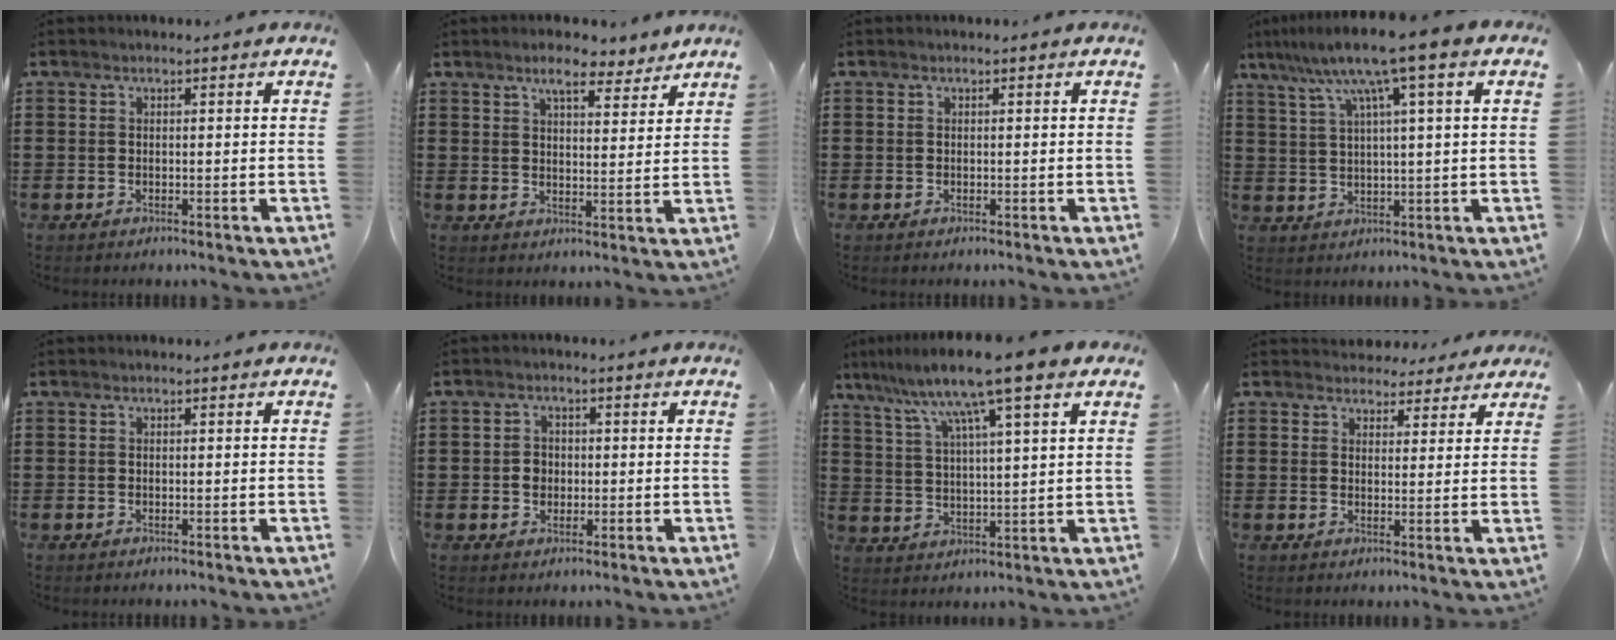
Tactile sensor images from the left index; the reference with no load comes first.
{"total": 6.2, "force": [5.2, 1.5, 2.9], "torque": [-0.055, -0.014, 0.092]}
{"total": 0.0}
{"total": 9.3, "force": [5.1, -0.1, 7.8], "torque": [-0.162, -0.011, 0.084]}
{"total": 0.0}
{"total": 2.3, "force": [-0.2, 2.1, 0.9], "torque": [-0.025, 0.006, -0.006]}
{"total": 10.3, "force": [7.5, -0.1, 7.0], "torque": [-0.159, -0.027, 0.122]}
{"total": 3.7, "force": [3.3, 1.6, 0.2], "torque": [-0.011, -0.006, 0.062]}